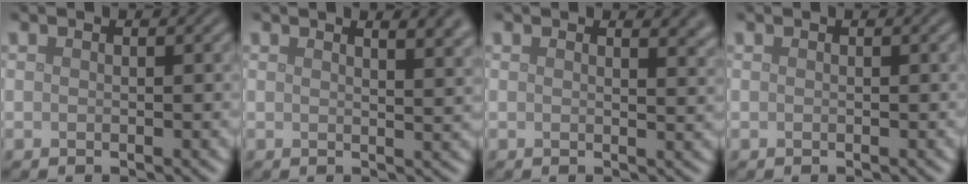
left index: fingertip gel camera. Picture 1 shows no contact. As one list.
[{"total": 5.6, "force": [3.4, 2.3, 3.8], "torque": [-0.015, 0.028, 0.027]}, {"total": 3.0, "force": [2.1, 1.3, 1.7], "torque": [-0.007, 0.002, 0.025]}, {"total": 0.0}]